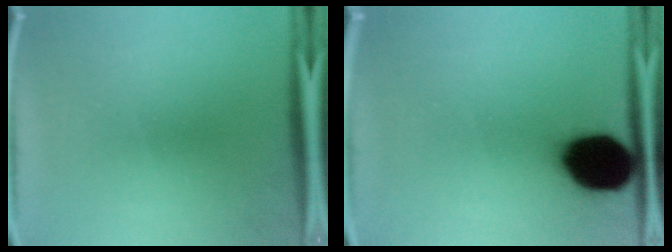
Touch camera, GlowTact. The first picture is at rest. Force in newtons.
{"total": 18.1}